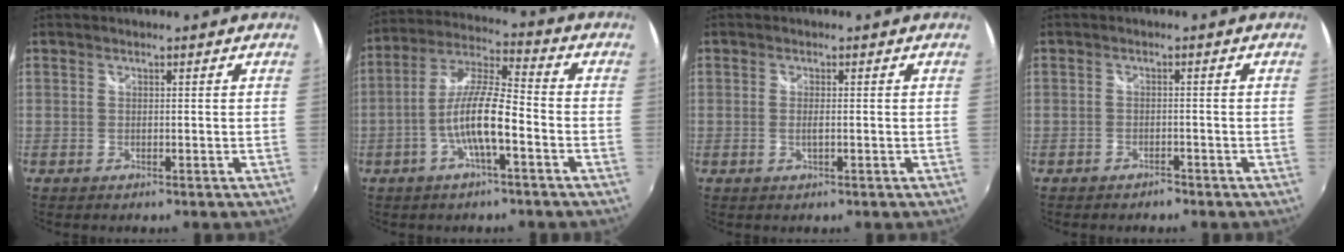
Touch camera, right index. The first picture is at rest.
{"total": 10.3, "force": [-3.8, 1.8, 9.4], "torque": [-0.196, 0.005, -0.071]}
{"total": 1.4, "force": [-0.3, 0.2, 1.3], "torque": [-0.027, -0.002, -0.005]}
{"total": 2.2, "force": [-1.9, 1.0, 0.5], "torque": [-0.014, -0.006, -0.030]}